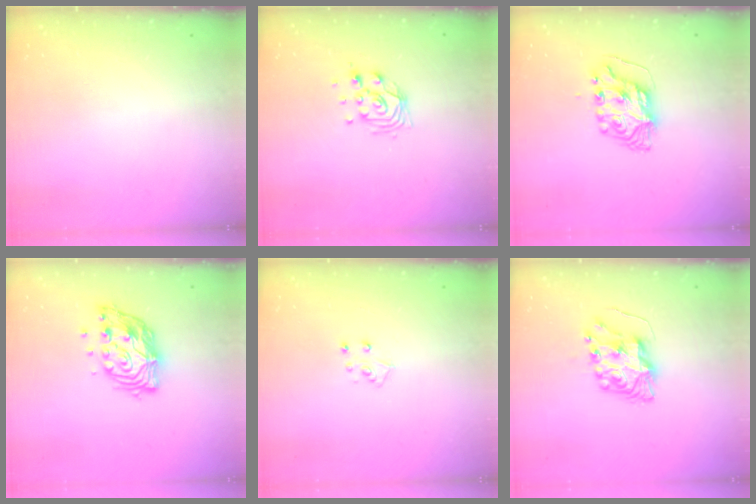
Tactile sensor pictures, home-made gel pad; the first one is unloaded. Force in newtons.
{"total": 11.0, "press": 10.6, "slide": 2.9}
{"total": 9.3, "press": 9.3, "slide": 0.9}
{"total": 12.1, "press": 12.0, "slide": 0.9}
{"total": 5.1, "press": 5.1, "slide": 0.5}
{"total": 8.5, "press": 8.5, "slide": 0.4}